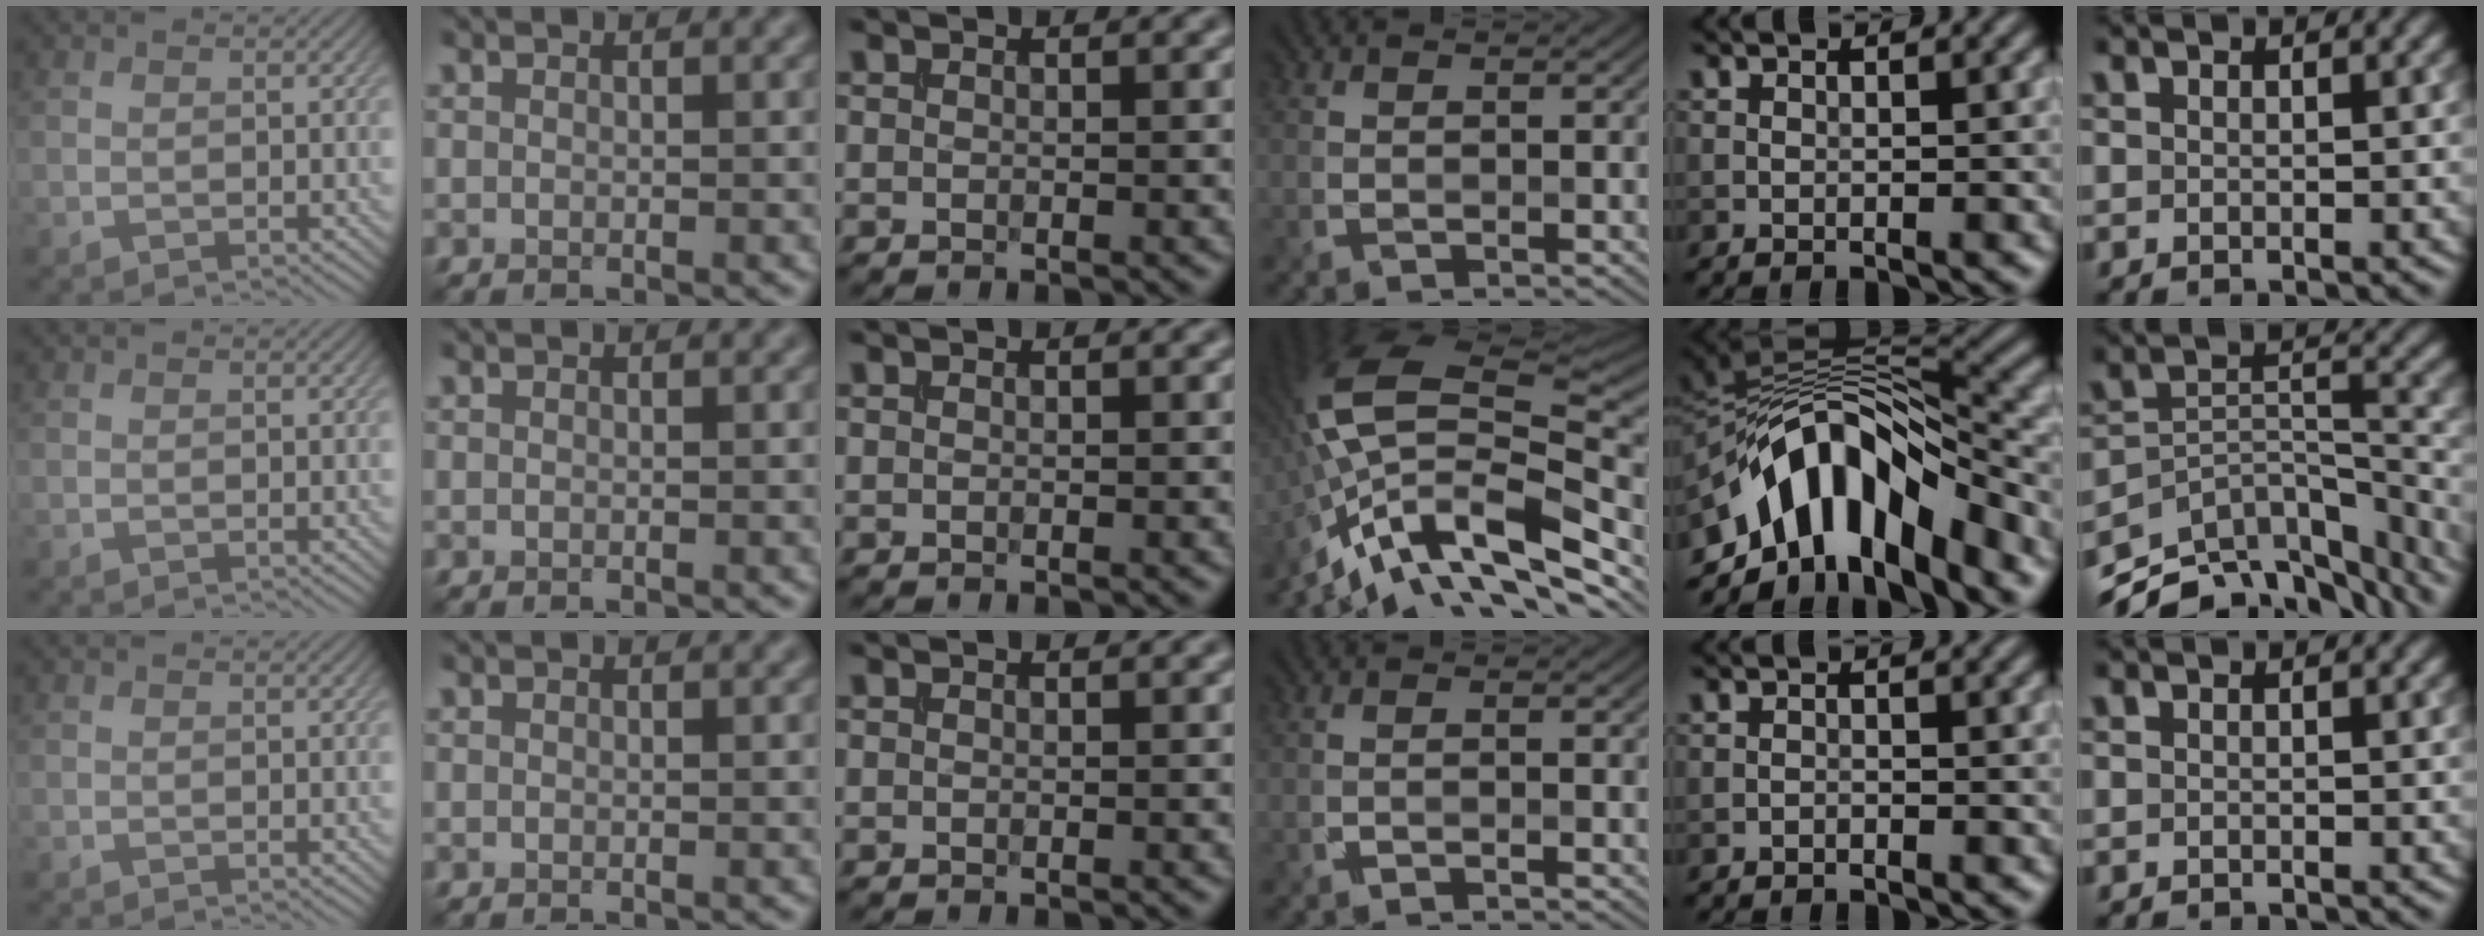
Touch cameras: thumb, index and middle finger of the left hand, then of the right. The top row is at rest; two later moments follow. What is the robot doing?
{"motion": "insert", "object": "file holder"}